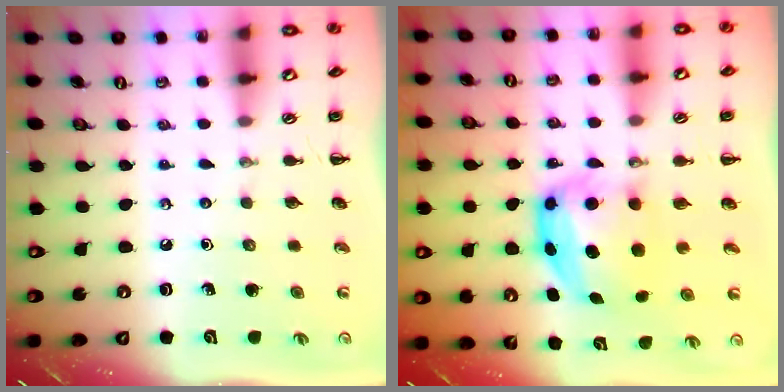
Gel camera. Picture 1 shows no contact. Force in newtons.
{"total": 5.9, "press": 5.9, "slide": 0.7}